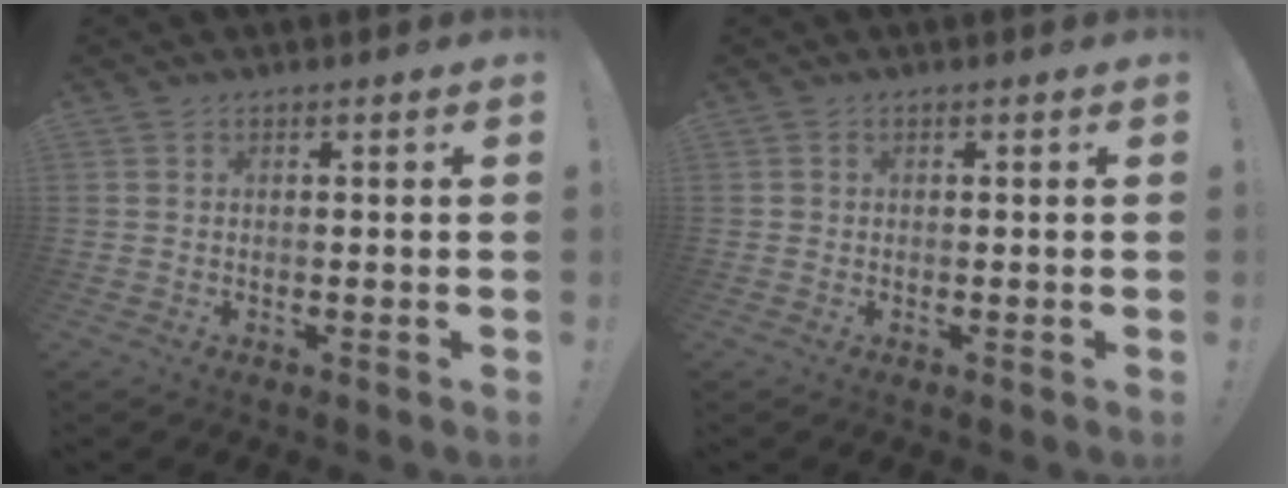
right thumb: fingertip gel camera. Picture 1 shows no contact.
{"total": 0.6, "force": [0.0, 0.6, 0.1], "torque": [-0.007, 0.004, 0.002]}